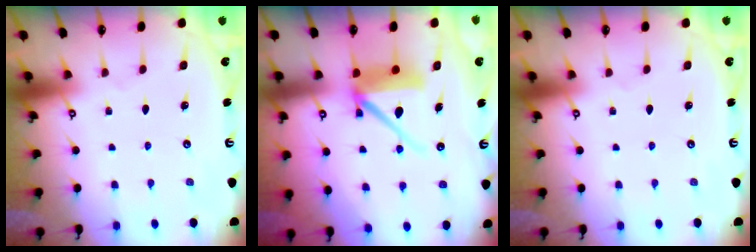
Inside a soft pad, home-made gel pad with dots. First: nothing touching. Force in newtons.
{"total": 10.5, "press": 10.4, "slide": 1.1}
{"total": 0.0}